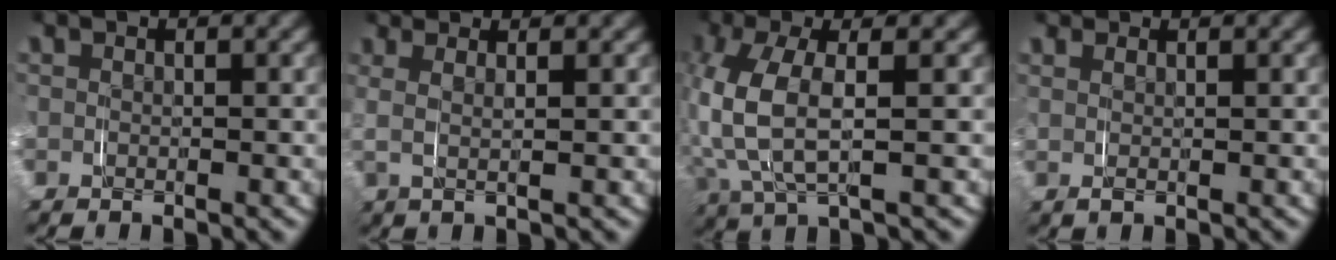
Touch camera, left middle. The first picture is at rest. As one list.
[{"total": 2.9, "force": [1.5, 0.7, 2.3], "torque": [-0.051, 0.009, 0.022]}, {"total": 8.0, "force": [0.7, 4.8, 6.4], "torque": [-0.171, 0.001, 0.014]}, {"total": 1.0, "force": [0.8, 0.3, 0.6], "torque": [-0.011, 0.002, 0.016]}]